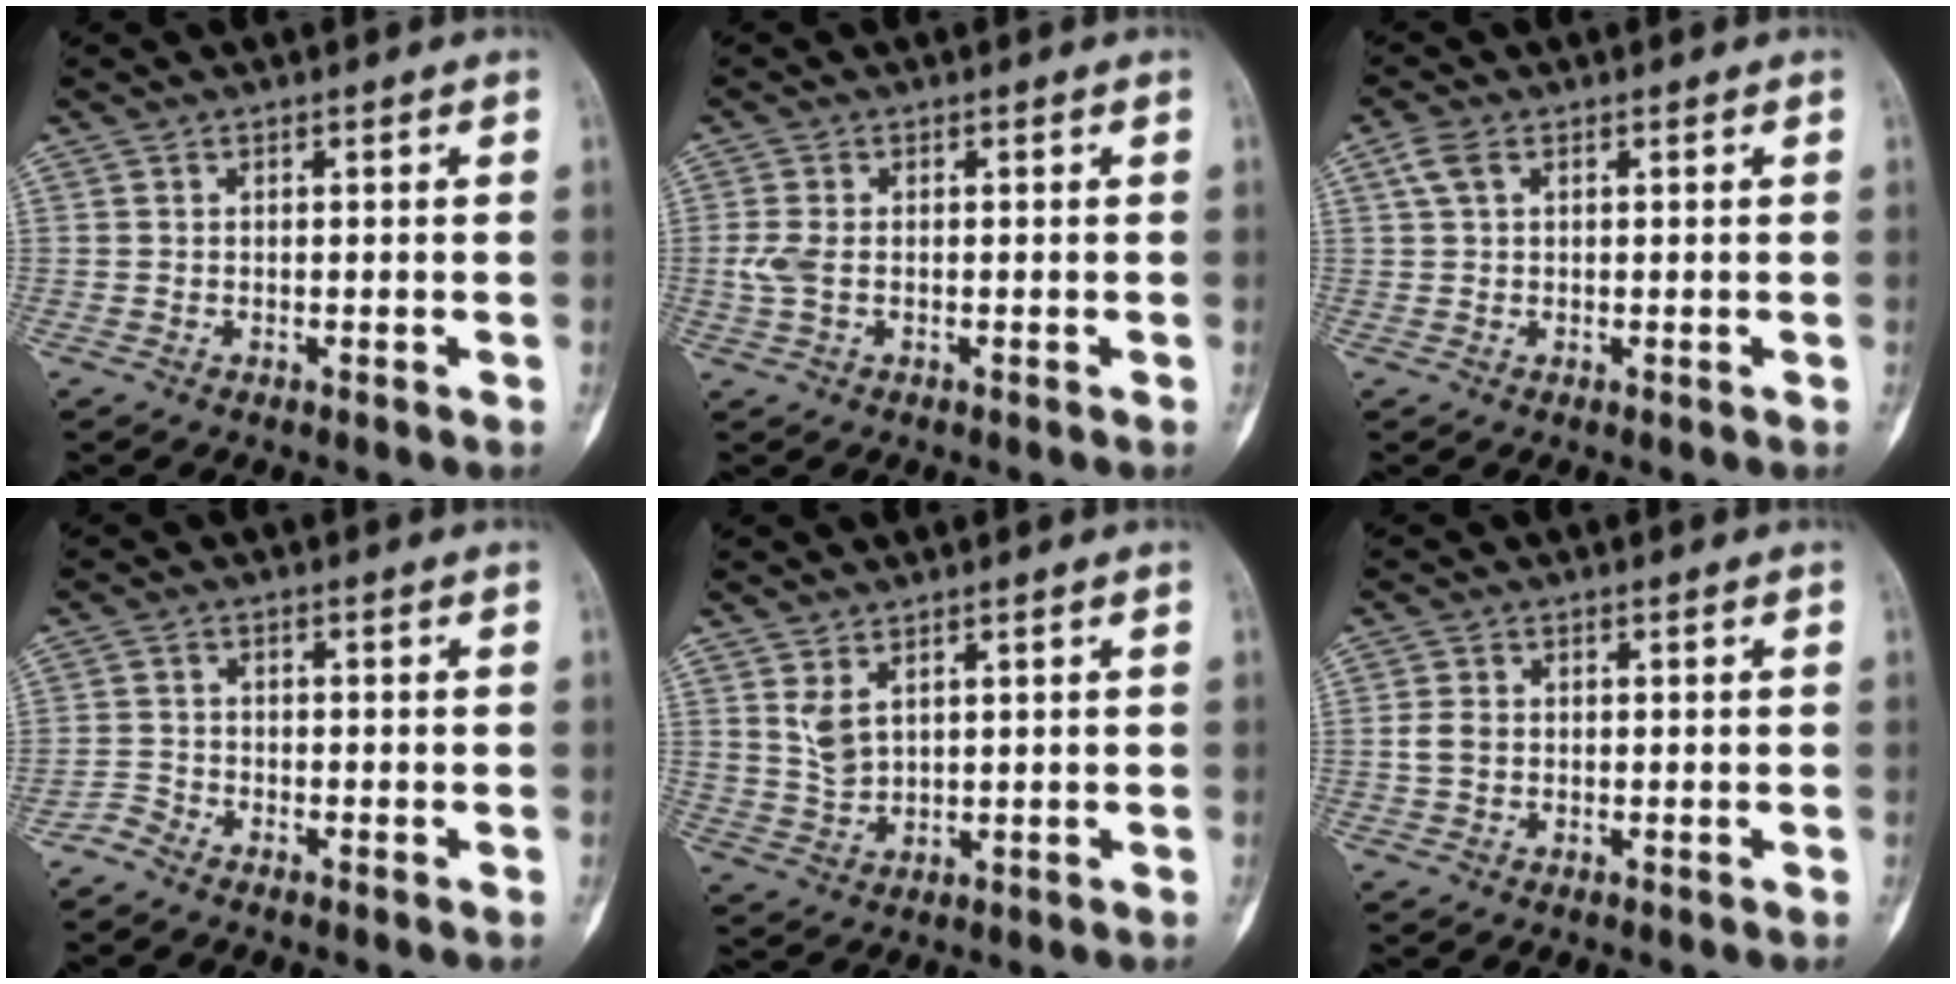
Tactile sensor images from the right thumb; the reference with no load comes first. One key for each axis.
{"total": 3.1, "fx": -0.3, "fy": 1.7, "fz": 2.6, "tx": -0.073, "ty": 0.001, "tz": -0.009}
{"total": 2.9, "fx": 1.1, "fy": 1.8, "fz": 2.0, "tx": -0.047, "ty": 0.013, "tz": 0.023}
{"total": 2.2, "fx": -2.1, "fy": 0.5, "fz": 0.3, "tx": -0.006, "ty": 0.005, "tz": -0.048}
{"total": 4.1, "fx": 1.8, "fy": 2.4, "fz": 2.9, "tx": -0.052, "ty": -0.013, "tz": 0.046}
{"total": 2.5, "fx": -0.1, "fy": 2.0, "fz": 1.6, "tx": -0.033, "ty": 0.006, "tz": -0.004}